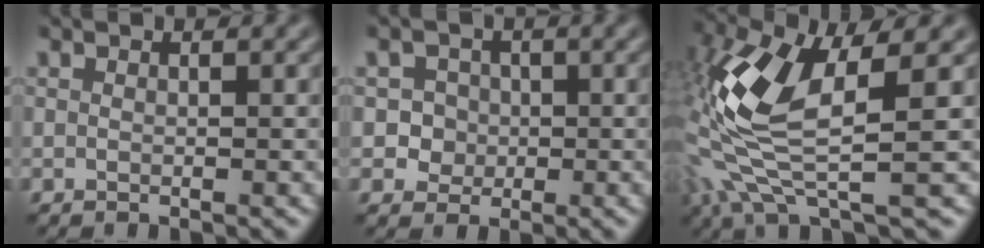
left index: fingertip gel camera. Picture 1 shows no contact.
{"total": 2.5, "force": [-0.1, 2.4, 0.6], "torque": [0.003, 0.000, 0.001]}
{"total": 9.8, "force": [-0.2, 3.7, 9.0], "torque": [-0.218, -0.012, -0.017]}